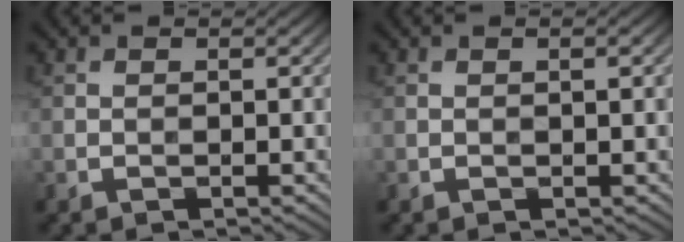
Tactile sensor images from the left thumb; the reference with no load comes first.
{"total": 1.0, "force": [0.2, 0.1, 0.9], "torque": [-0.016, 0.002, 0.003]}